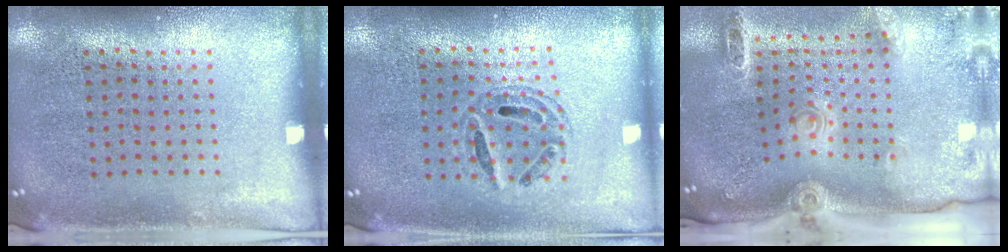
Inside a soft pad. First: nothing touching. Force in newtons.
{"total": 0.8, "press": 0.8, "slide": 0.1}
{"total": 2.9, "press": 2.0, "slide": 2.1}